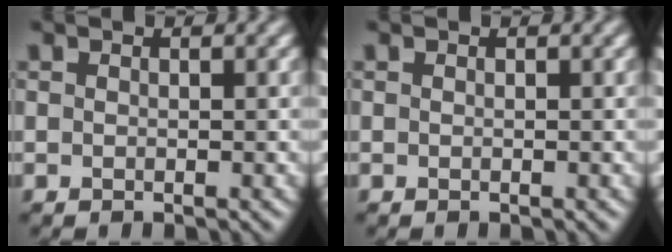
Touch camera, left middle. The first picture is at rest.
{"total": 0.0}